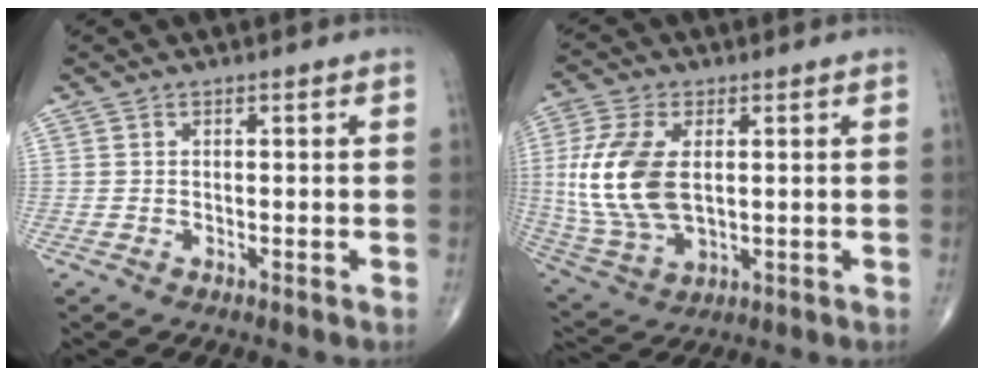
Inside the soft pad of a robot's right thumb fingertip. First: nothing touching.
{"total": 15.2, "force": [1.6, 8.4, 12.6], "torque": [-0.279, -0.011, 0.039]}